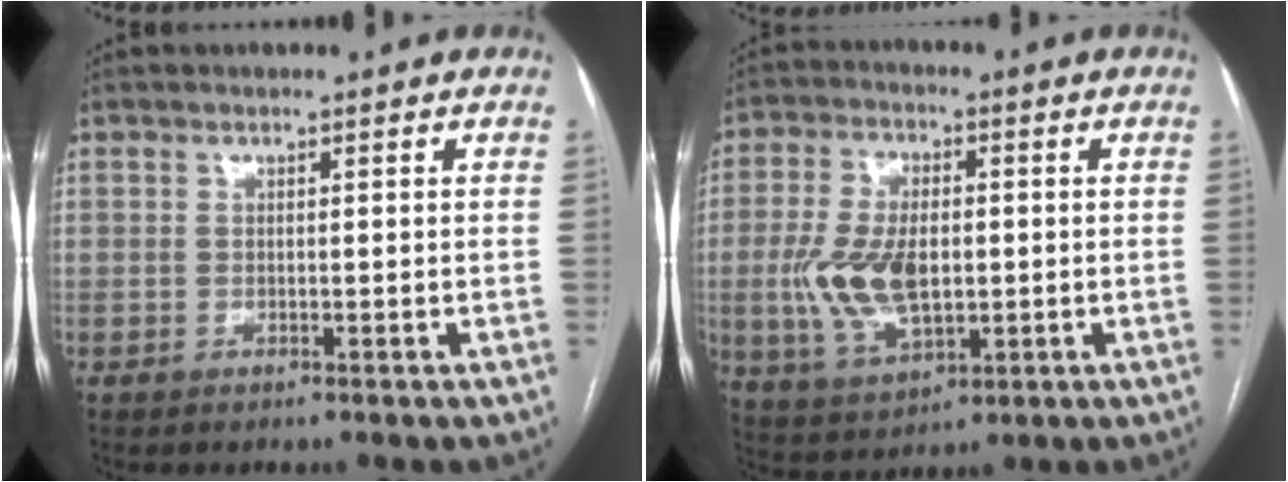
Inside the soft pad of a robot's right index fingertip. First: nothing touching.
{"total": 11.6, "force": [-0.9, 5.8, 10.0], "torque": [-0.214, 0.006, -0.006]}